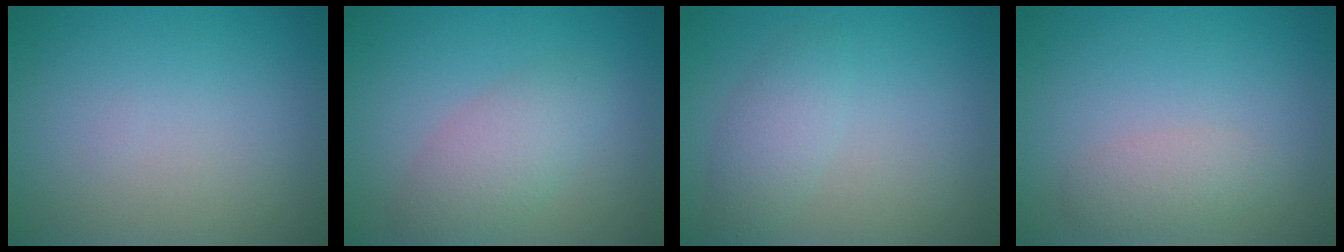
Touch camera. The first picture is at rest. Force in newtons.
{"total": 3.4, "press": 3.4, "slide": 0.3}
{"total": 2.2, "press": 2.2, "slide": 0.1}
{"total": 1.7, "press": 1.7, "slide": 0.1}